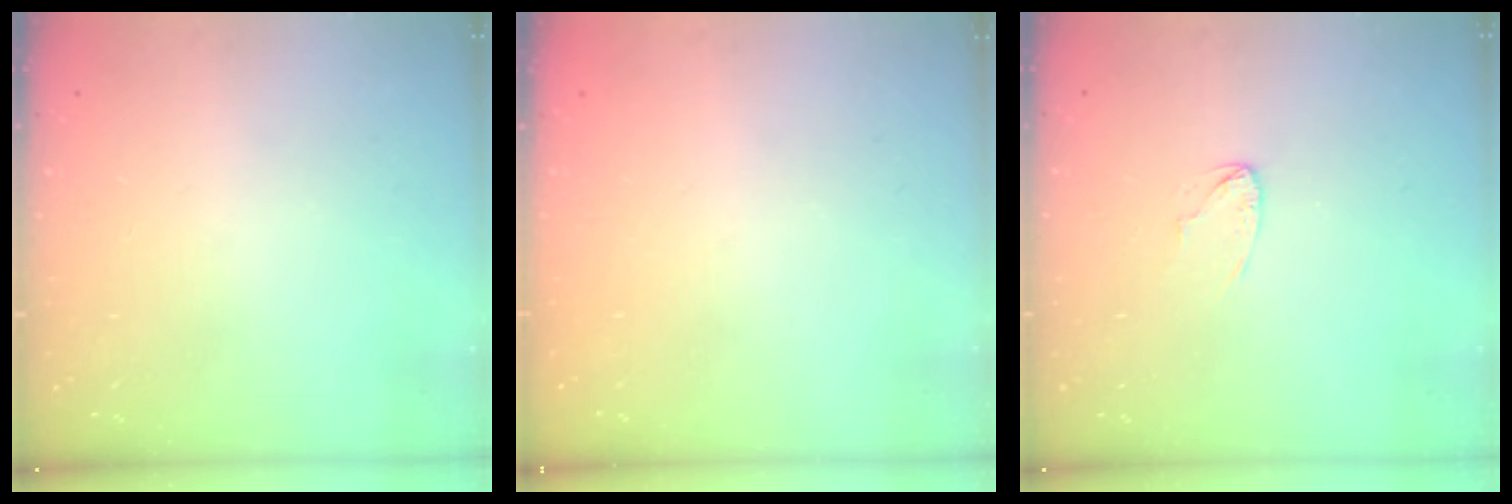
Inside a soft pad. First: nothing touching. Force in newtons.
{"total": 0.0}
{"total": 2.5, "press": 2.5, "slide": 0.2}